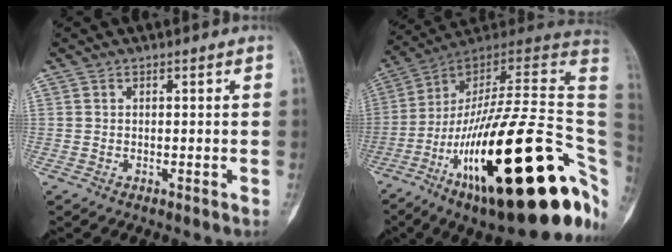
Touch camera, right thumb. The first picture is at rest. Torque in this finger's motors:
{"motor_torque": [3.66, 1.35, 2.09, -0.68, 0.97]}